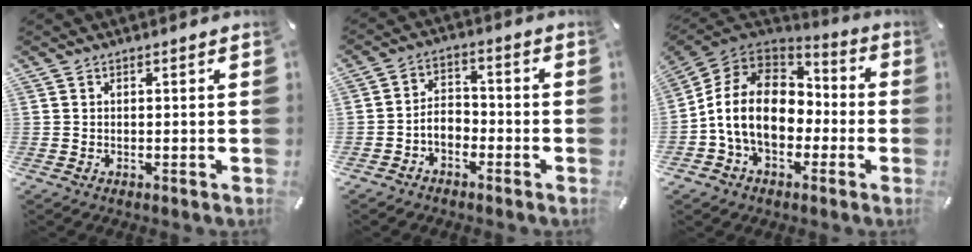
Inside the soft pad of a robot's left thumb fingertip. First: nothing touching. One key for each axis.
{"total": 5.0, "fx": -2.8, "fy": 3.5, "fz": 2.3, "tx": -0.044, "ty": 0.017, "tz": -0.053}
{"total": 15.5, "fx": -2.6, "fy": 11.8, "fz": 9.8, "tx": -0.211, "ty": 0.034, "tz": -0.045}